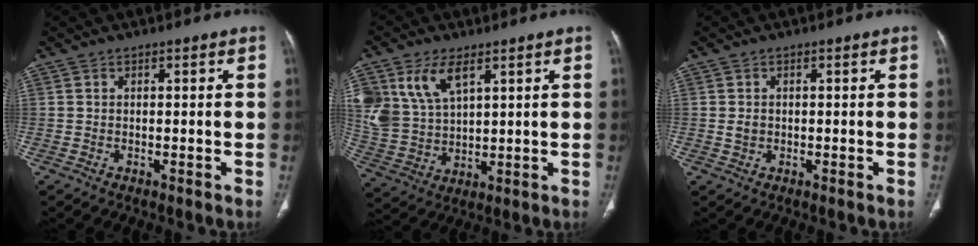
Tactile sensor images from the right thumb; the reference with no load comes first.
{"total": 12.4, "force": [6.0, 7.3, 8.0], "torque": [-0.162, -0.015, 0.132]}
{"total": 1.5, "force": [0.0, 1.2, 0.8], "torque": [-0.013, 0.003, 0.003]}